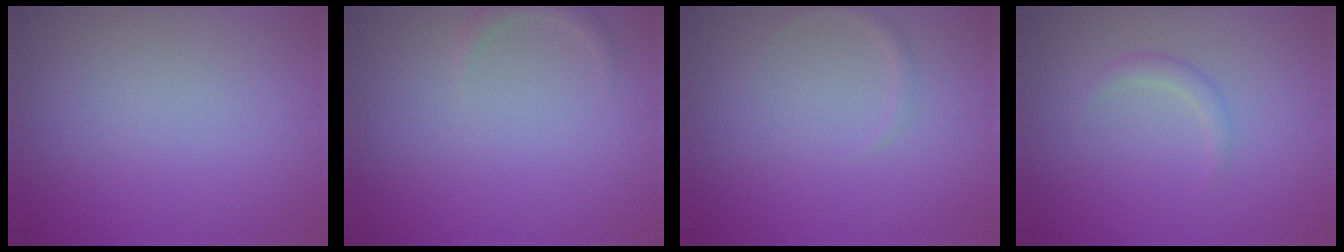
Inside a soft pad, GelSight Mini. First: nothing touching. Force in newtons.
{"total": 1.2, "press": 1.2, "slide": 0.2}
{"total": 0.8, "press": 0.8, "slide": 0.0}
{"total": 1.3, "press": 1.3, "slide": 0.1}